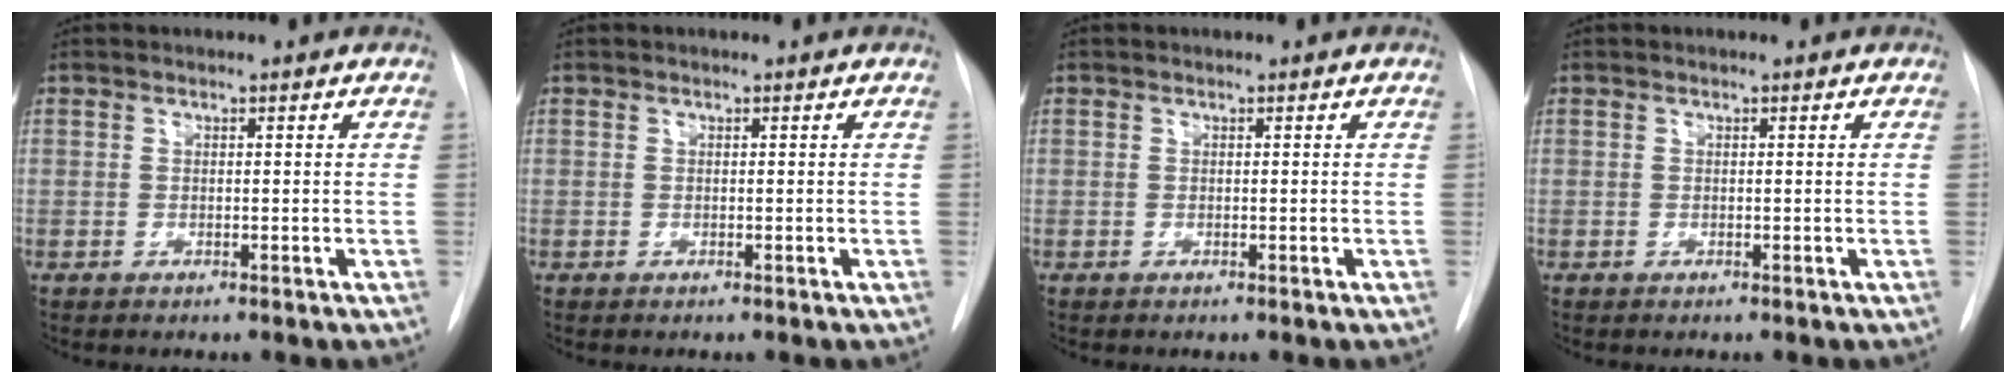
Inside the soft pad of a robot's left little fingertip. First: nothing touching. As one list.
[{"total": 0.0}, {"total": 0.0}, {"total": 0.0}]